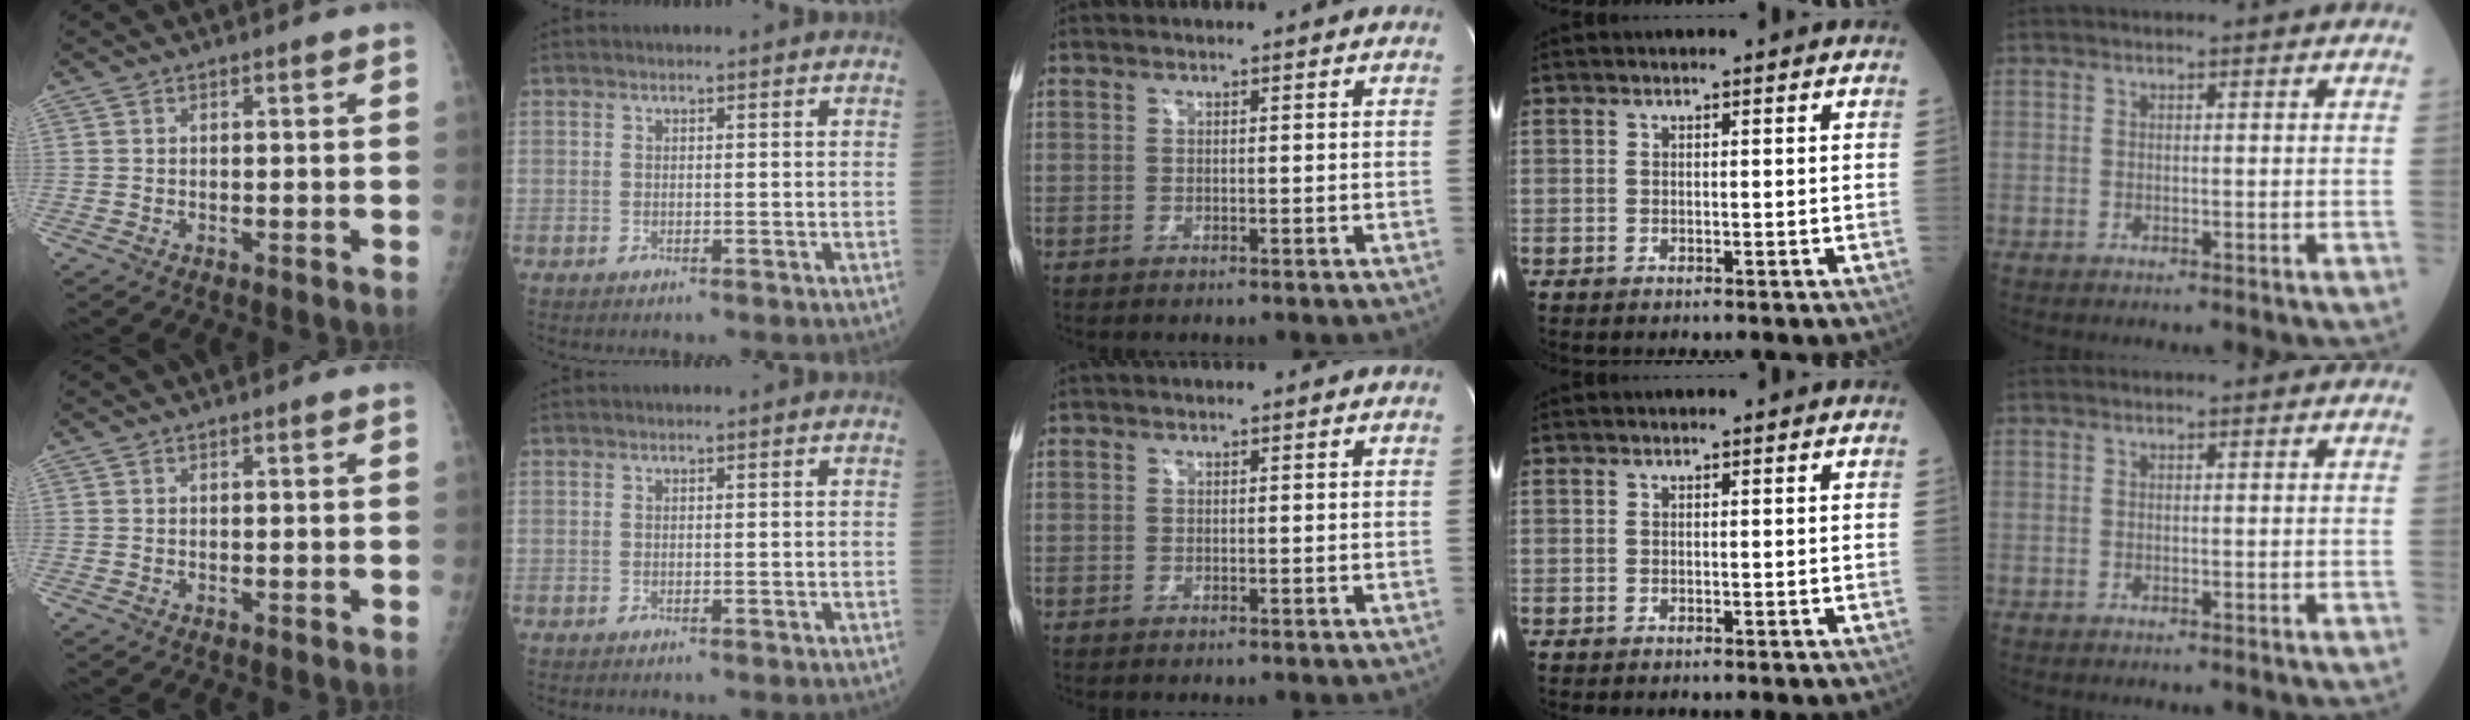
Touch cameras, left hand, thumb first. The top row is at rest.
{}